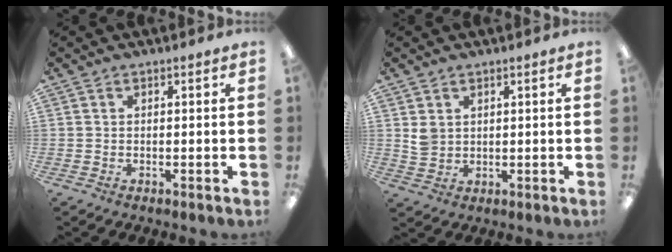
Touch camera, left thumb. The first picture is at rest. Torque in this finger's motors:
{"motor_torque": [0.63, 0.58, 0.29, -0.29, 0.01]}